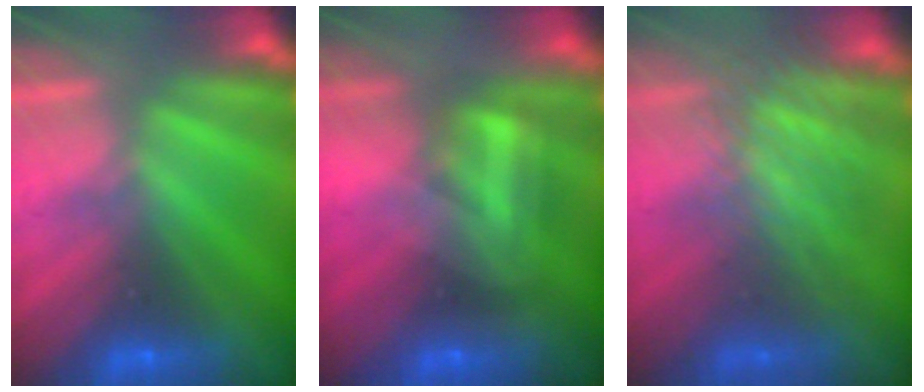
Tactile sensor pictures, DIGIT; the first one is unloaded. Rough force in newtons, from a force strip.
{"total": 4.6}
{"total": 2.9}